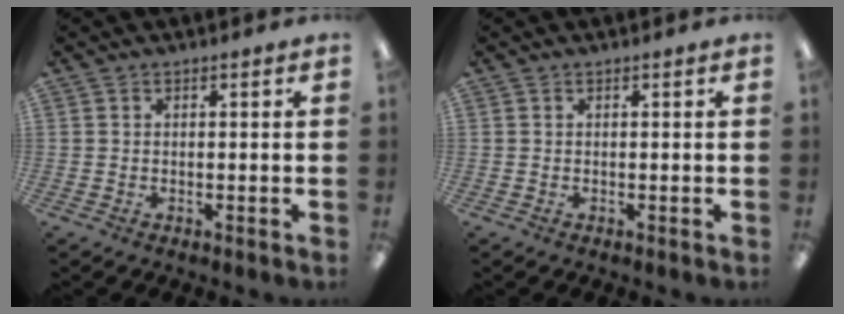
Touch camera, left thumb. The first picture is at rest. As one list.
[{"total": 0.0}]